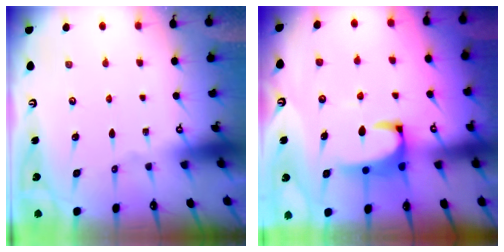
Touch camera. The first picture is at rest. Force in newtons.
{"total": 3.1, "press": 2.9, "slide": 1.1}